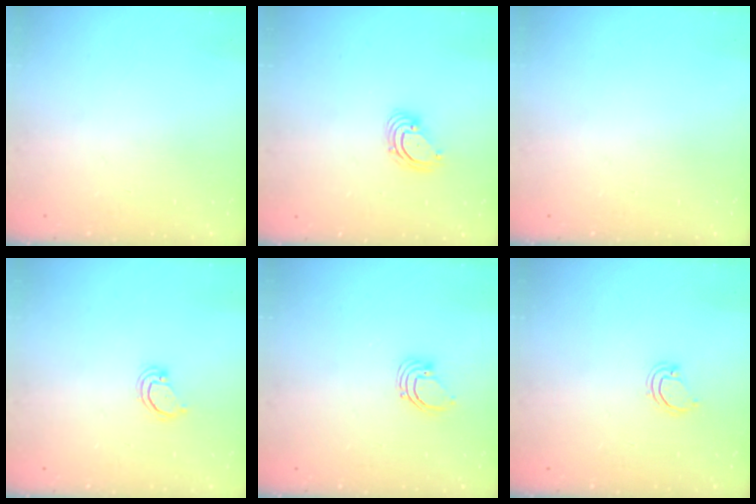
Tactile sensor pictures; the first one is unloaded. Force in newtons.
{"total": 3.7, "press": 3.7, "slide": 0.1}
{"total": 0.0}
{"total": 3.5, "press": 3.5, "slide": 0.3}
{"total": 2.7, "press": 2.7, "slide": 0.1}
{"total": 3.7, "press": 3.7, "slide": 0.2}